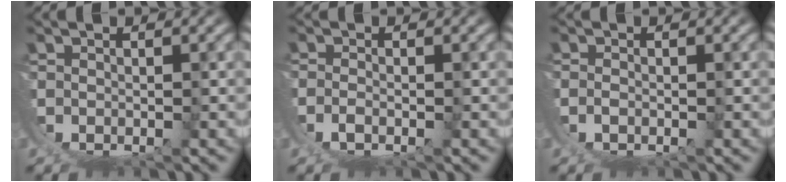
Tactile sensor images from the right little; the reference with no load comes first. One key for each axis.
{"total": 1.7, "fx": 0.3, "fy": 0.9, "fz": 1.4, "tx": -0.038, "ty": -0.008, "tz": 0.010}
{"total": 1.1, "fx": 0.3, "fy": 0.7, "fz": 0.8, "tx": -0.023, "ty": -0.002, "tz": 0.005}